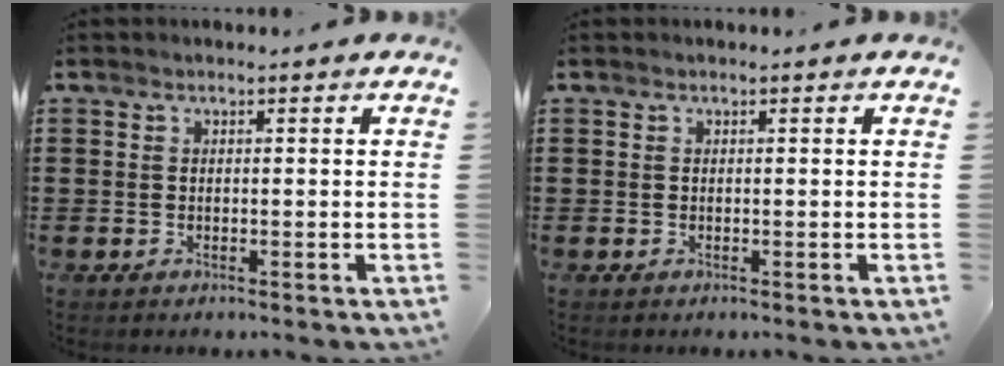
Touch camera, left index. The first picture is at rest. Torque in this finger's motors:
{"motor_torque": [0.00, 0.00, 0.00, 0.00]}